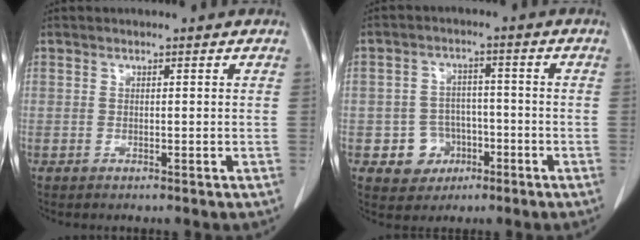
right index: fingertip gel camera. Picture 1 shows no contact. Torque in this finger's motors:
{"motor_torque": [-0.18, 0.03, -0.23, -0.12]}